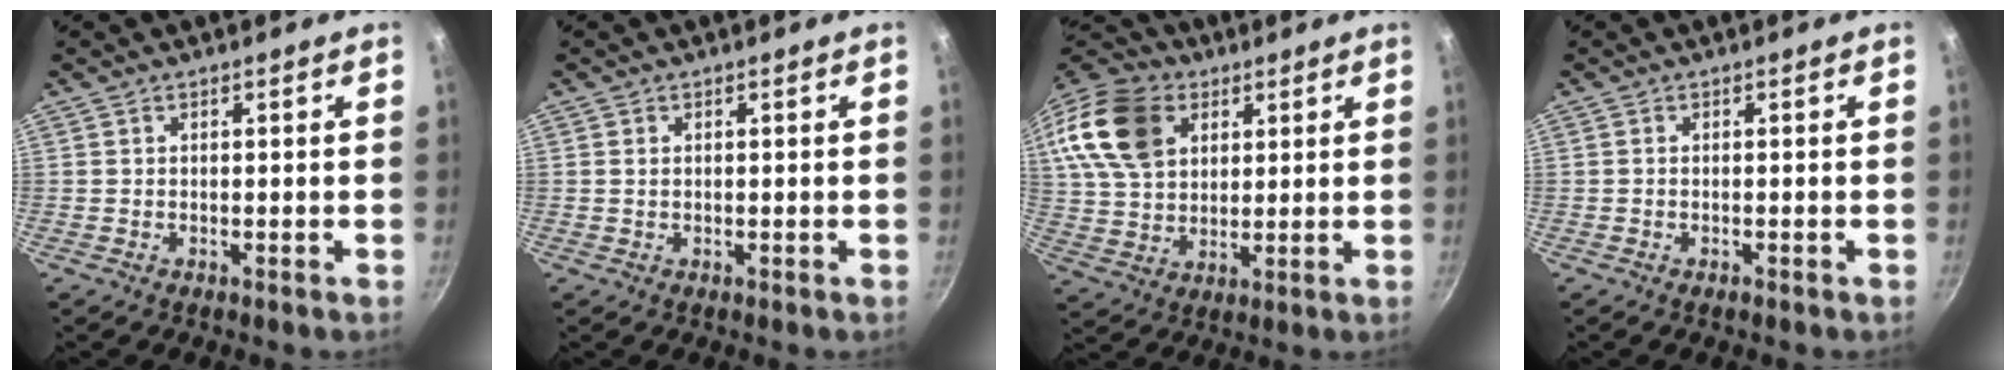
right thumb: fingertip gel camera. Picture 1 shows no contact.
{"total": 0.7, "force": [0.2, 0.5, 0.5], "torque": [-0.008, 0.001, 0.003]}
{"total": 18.1, "force": [6.7, 13.0, 10.7], "torque": [-0.192, 0.005, 0.123]}
{"total": 0.6, "force": [-0.4, 0.2, 0.4], "torque": [-0.007, 0.002, -0.008]}